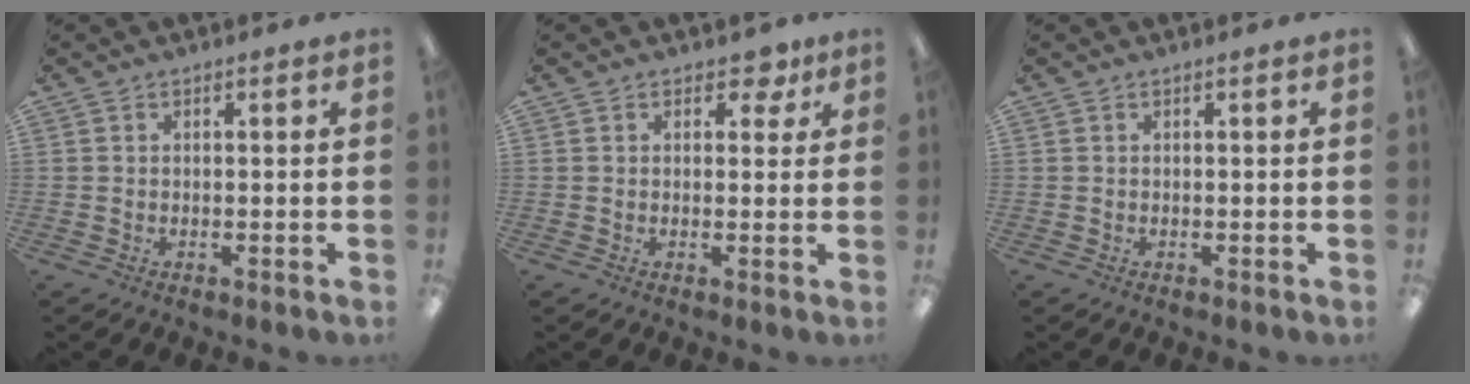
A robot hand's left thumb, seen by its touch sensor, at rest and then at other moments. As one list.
[{"total": 4.0, "force": [2.1, 2.7, 2.0], "torque": [-0.013, -0.003, 0.033]}, {"total": 0.0}]